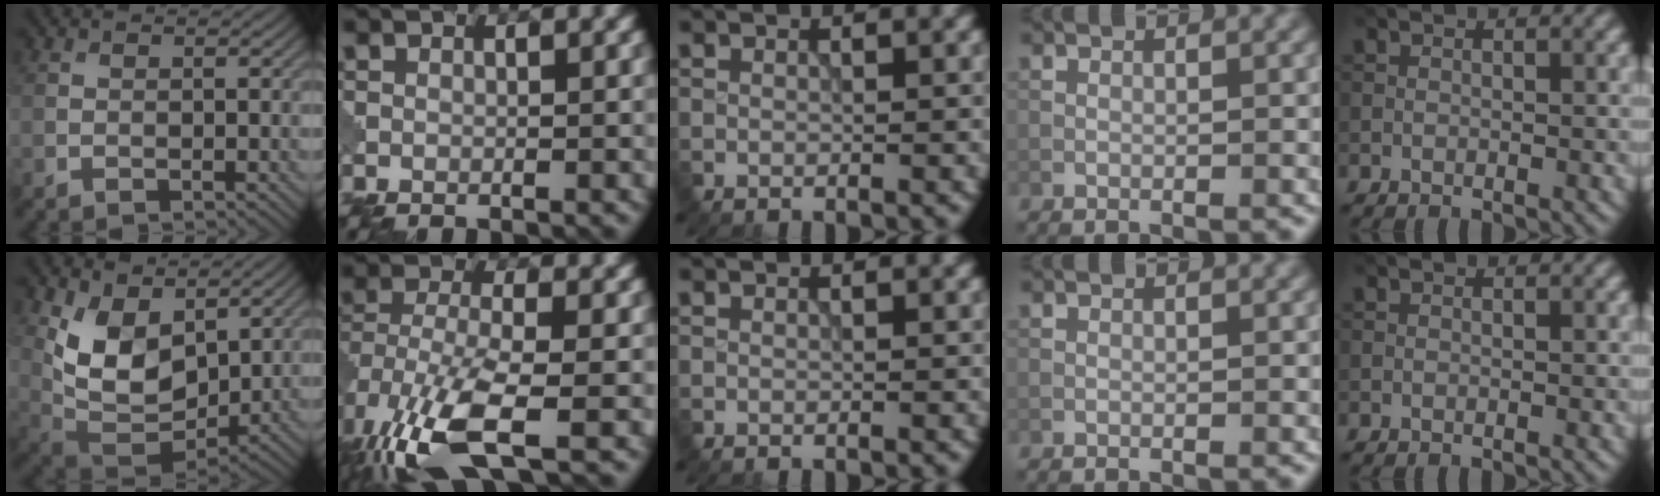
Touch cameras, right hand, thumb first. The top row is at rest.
{"thumb": {"total": 10.1, "force": [3.9, 6.1, 7.0], "torque": [-0.150, -0.011, 0.073]}, "index": {"total": 10.5, "force": [-5.1, 4.0, 8.3], "torque": [-0.186, -0.018, -0.100]}}